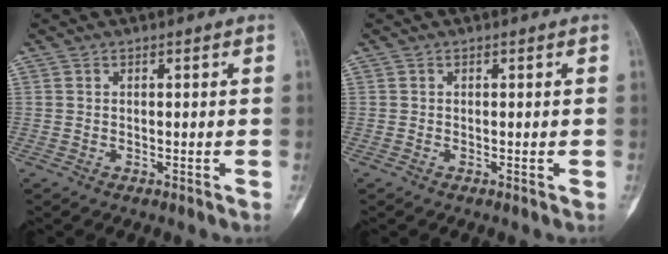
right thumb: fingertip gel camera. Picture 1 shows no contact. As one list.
[{"total": 0.0}]